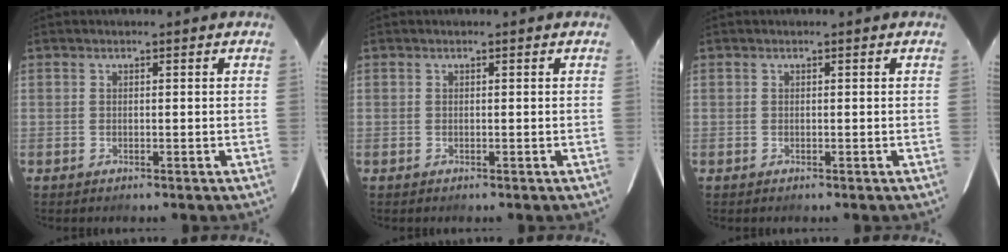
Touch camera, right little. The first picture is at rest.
{"total": 0.0}
{"total": 0.0}